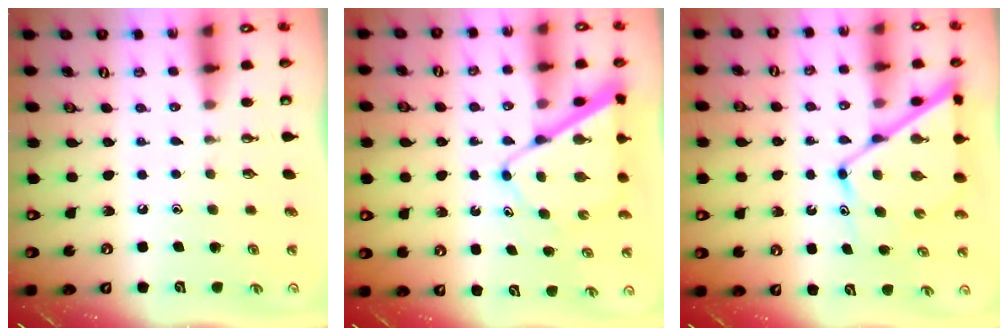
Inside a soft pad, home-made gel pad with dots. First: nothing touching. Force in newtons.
{"total": 9.7, "press": 9.7, "slide": 0.9}
{"total": 13.3, "press": 13.2, "slide": 1.3}